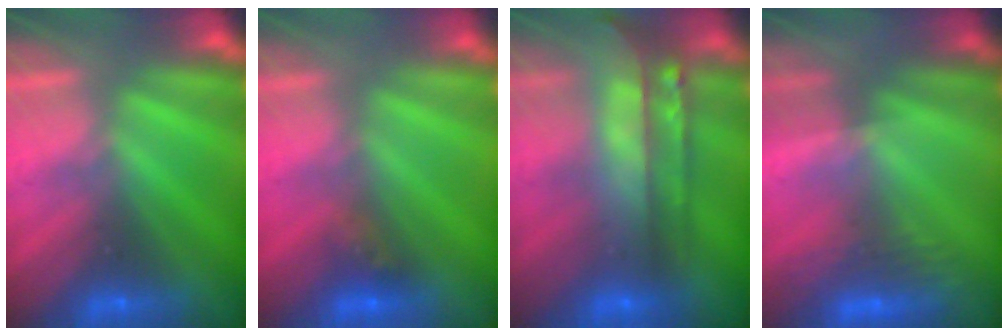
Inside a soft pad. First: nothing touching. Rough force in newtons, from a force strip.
{"total": 2.9}
{"total": 8.8}
{"total": 2.8}